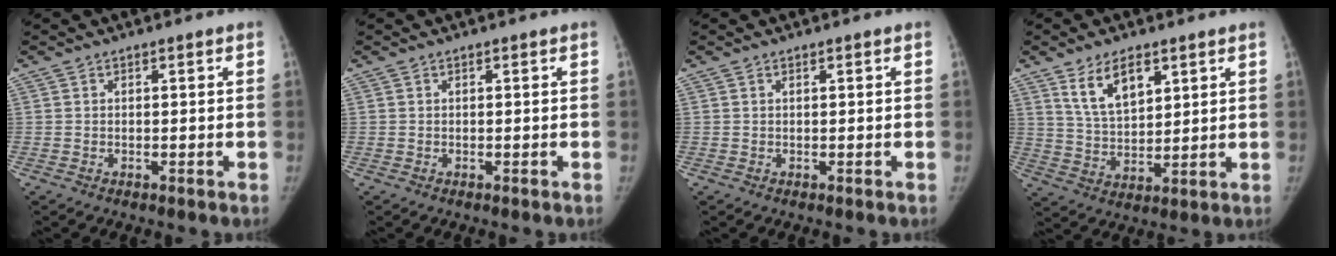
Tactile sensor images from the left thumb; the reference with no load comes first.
{"total": 0.0}
{"total": 0.0}
{"total": 9.1, "force": [5.1, 4.6, 6.0], "torque": [-0.088, -0.032, 0.101]}